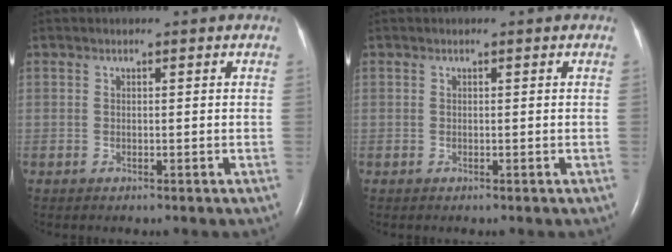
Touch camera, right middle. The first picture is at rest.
{"total": 0.0}